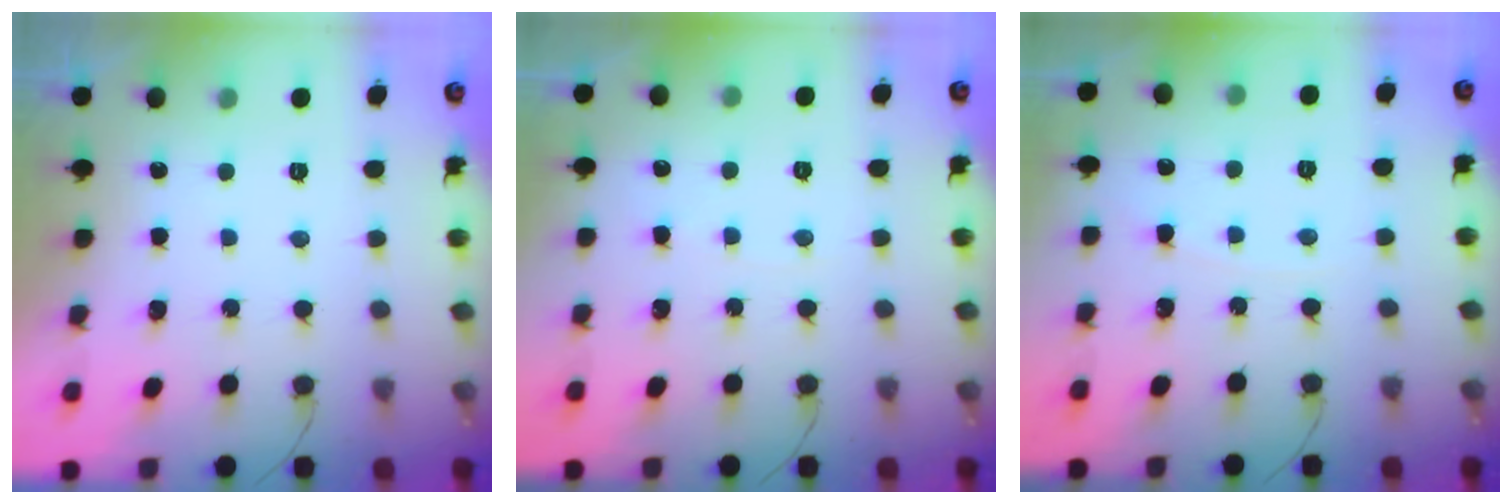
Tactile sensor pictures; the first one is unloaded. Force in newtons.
{"total": 2.6, "press": 2.6, "slide": 0.3}
{"total": 3.2, "press": 3.1, "slide": 0.5}